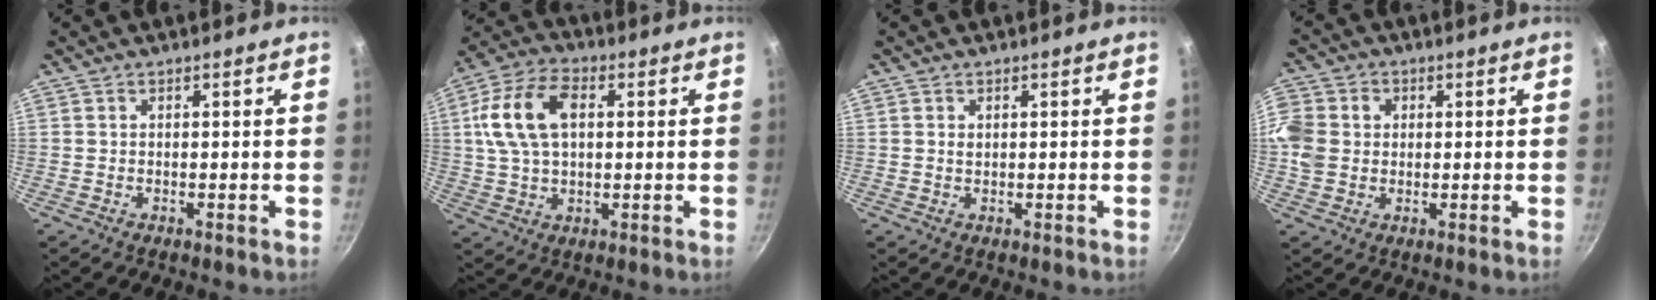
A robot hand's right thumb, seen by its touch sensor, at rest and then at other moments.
{"total": 13.5, "force": [2.7, 8.3, 10.4], "torque": [-0.200, 0.018, 0.046]}
{"total": 0.8, "force": [0.3, 0.6, 0.5], "torque": [-0.007, -0.002, 0.006]}
{"total": 11.1, "force": [1.3, 9.4, 5.8], "torque": [-0.142, 0.020, 0.023]}